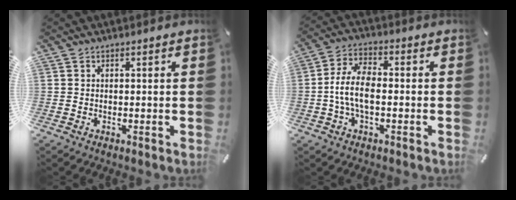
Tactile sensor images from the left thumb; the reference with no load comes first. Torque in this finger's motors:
{"motor_torque": [0.20, 0.36, 0.39, -0.25, 0.25]}